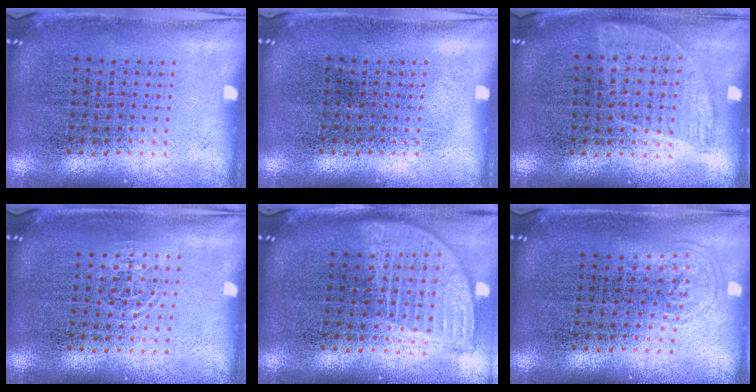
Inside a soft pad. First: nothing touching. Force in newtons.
{"total": 0.0}
{"total": 0.9, "press": 0.8, "slide": 0.5}
{"total": 0.8, "press": 0.5, "slide": 0.6}
{"total": 1.8, "press": 1.5, "slide": 1.1}
{"total": 0.7, "press": 0.6, "slide": 0.5}